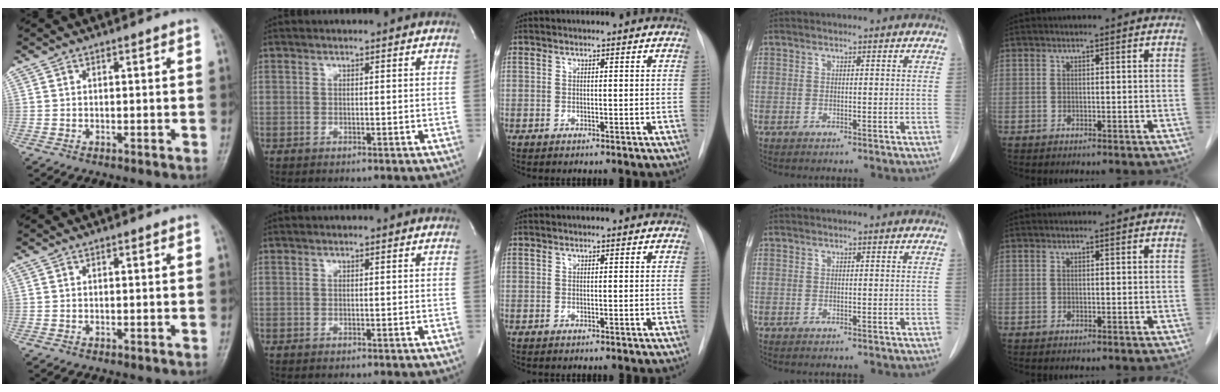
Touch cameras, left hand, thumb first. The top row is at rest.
{}